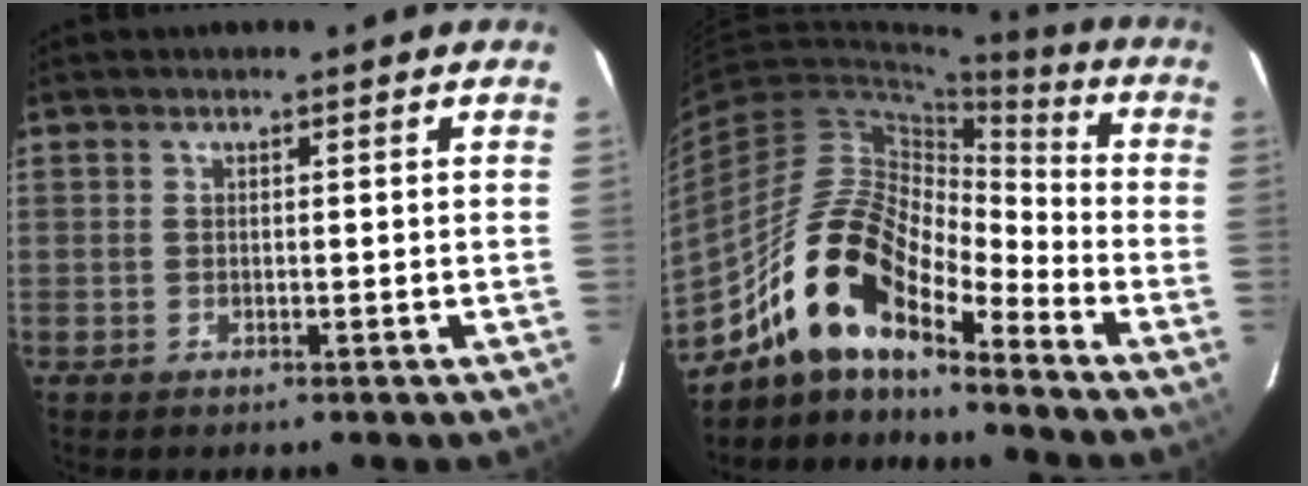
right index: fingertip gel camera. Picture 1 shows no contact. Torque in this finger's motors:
{"motor_torque": [0.85, -0.75, 1.05, 0.21]}